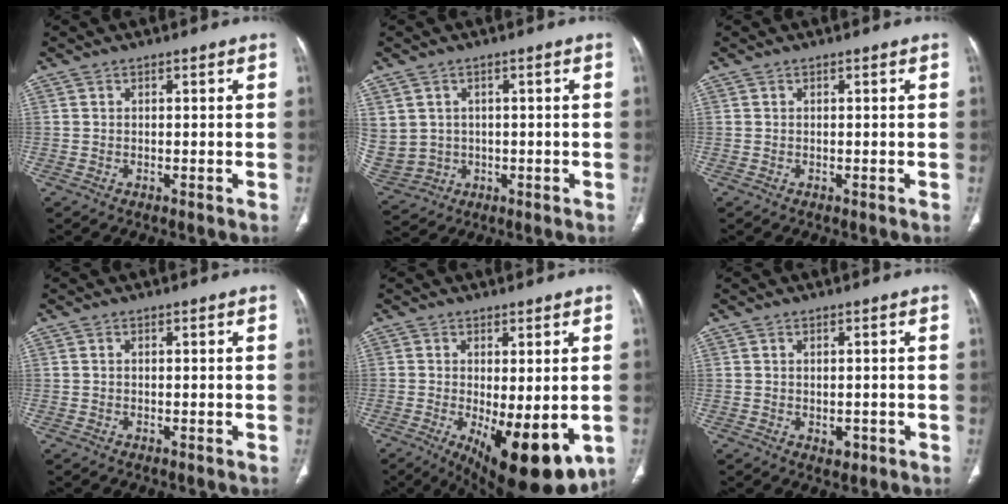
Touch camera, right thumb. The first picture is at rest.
{"total": 10.6, "force": [0.5, 9.9, 3.8], "torque": [-0.111, 0.015, 0.040]}
{"total": 0.0}
{"total": 0.0}
{"total": 14.9, "force": [-4.3, 5.5, 13.2], "torque": [-0.168, -0.025, -0.043]}
{"total": 2.0, "force": [-0.5, 1.4, 1.4], "torque": [-0.013, -0.001, -0.001]}